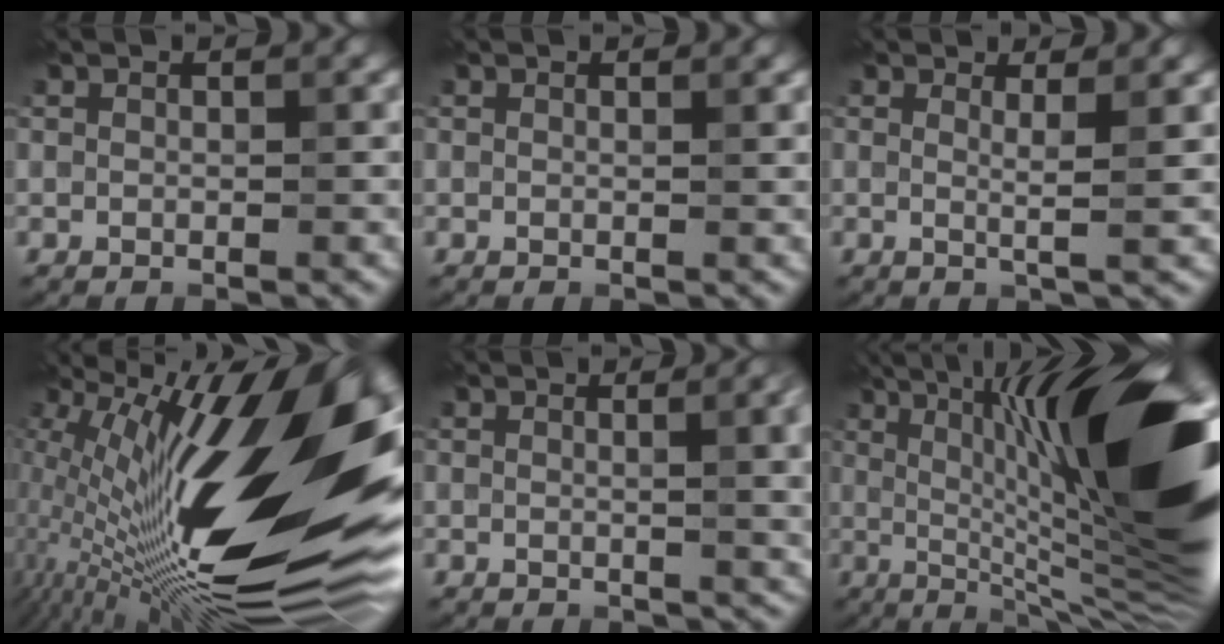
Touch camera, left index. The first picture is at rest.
{"total": 0.8, "force": [0.4, 0.2, 0.6], "torque": [-0.001, 0.002, 0.004]}
{"total": 2.1, "force": [0.6, 0.4, 1.9], "torque": [-0.031, -0.005, 0.003]}
{"total": 20.6, "force": [2.2, 6.5, 19.4], "torque": [-0.320, -0.010, 0.037]}
{"total": 7.7, "force": [1.3, 3.3, 6.9], "torque": [-0.036, 0.011, 0.017]}
{"total": 19.7, "force": [3.3, 4.4, 18.9], "torque": [-0.261, 0.039, 0.061]}